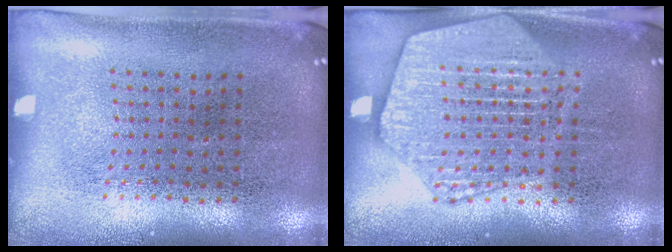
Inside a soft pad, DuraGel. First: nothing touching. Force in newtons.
{"total": 3.9, "press": 3.9, "slide": 0.6}